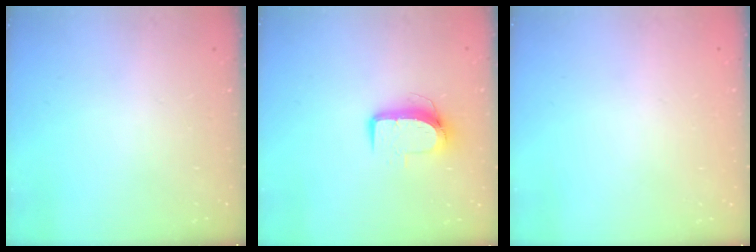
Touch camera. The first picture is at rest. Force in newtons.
{"total": 9.1, "press": 9.1, "slide": 0.9}
{"total": 0.0}